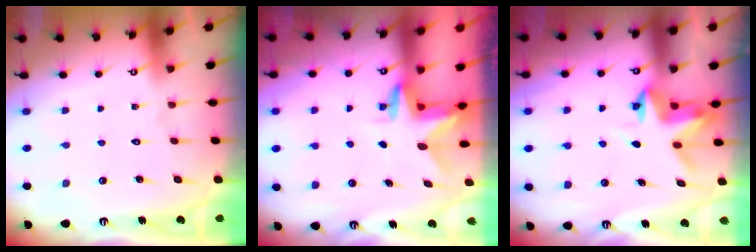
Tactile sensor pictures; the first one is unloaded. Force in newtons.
{"total": 2.9, "press": 2.9, "slide": 0.3}
{"total": 3.8, "press": 3.8, "slide": 0.1}